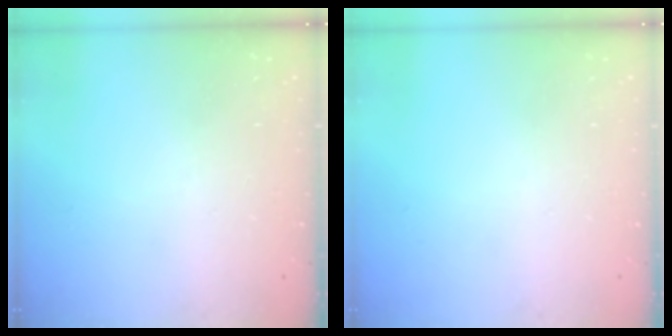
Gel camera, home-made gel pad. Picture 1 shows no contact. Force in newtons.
{"total": 0.0}